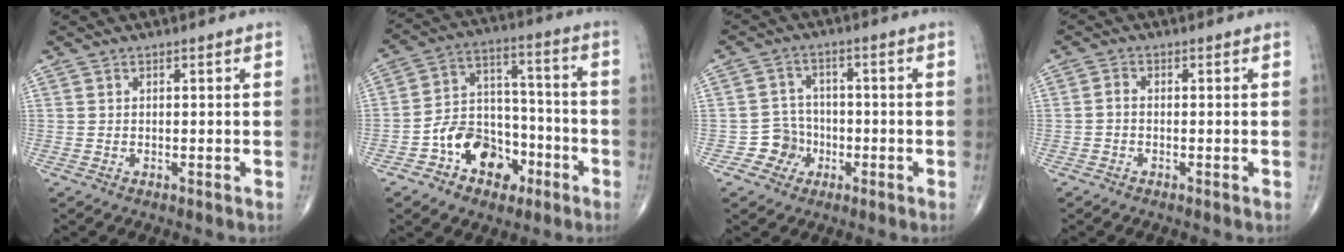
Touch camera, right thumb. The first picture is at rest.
{"total": 14.4, "force": [-6.7, 10.3, 7.5], "torque": [-0.079, 0.074, -0.111]}
{"total": 5.2, "force": [-2.1, 4.7, 0.5], "torque": [0.029, 0.018, -0.040]}
{"total": 1.3, "force": [-0.5, 0.9, 0.9], "torque": [-0.015, 0.002, -0.014]}